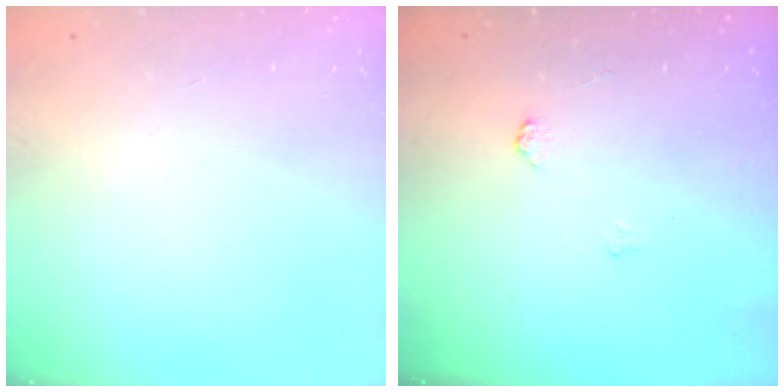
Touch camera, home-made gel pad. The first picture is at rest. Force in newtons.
{"total": 4.0, "press": 4.0, "slide": 0.5}